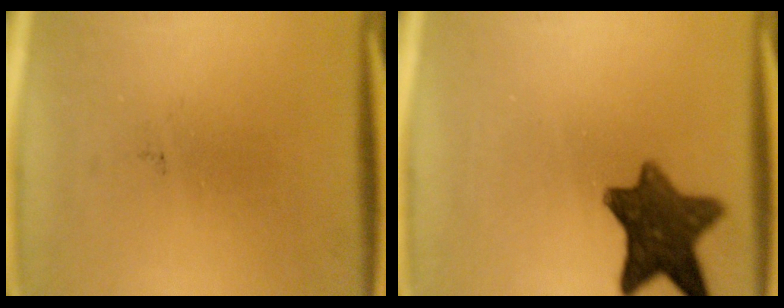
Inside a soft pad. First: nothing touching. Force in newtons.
{"total": 10.1}